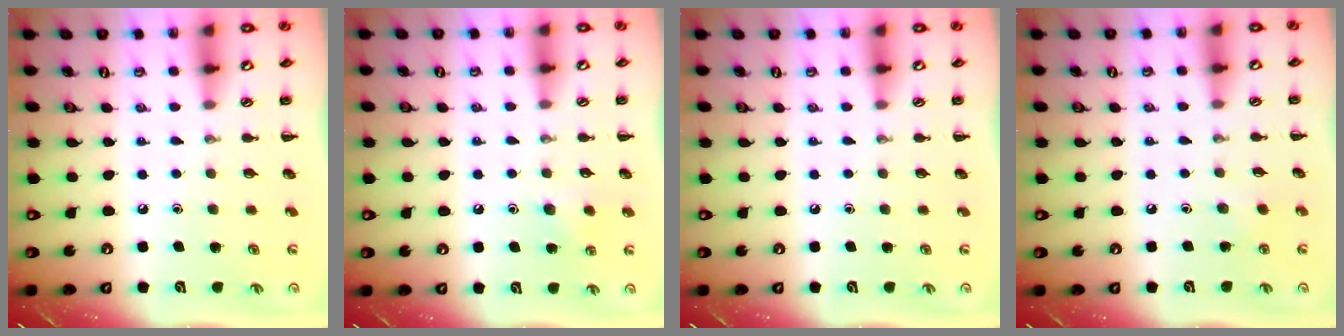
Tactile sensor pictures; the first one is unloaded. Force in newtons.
{"total": 5.9, "press": 5.7, "slide": 1.4}
{"total": 0.0}
{"total": 2.1, "press": 2.0, "slide": 0.7}